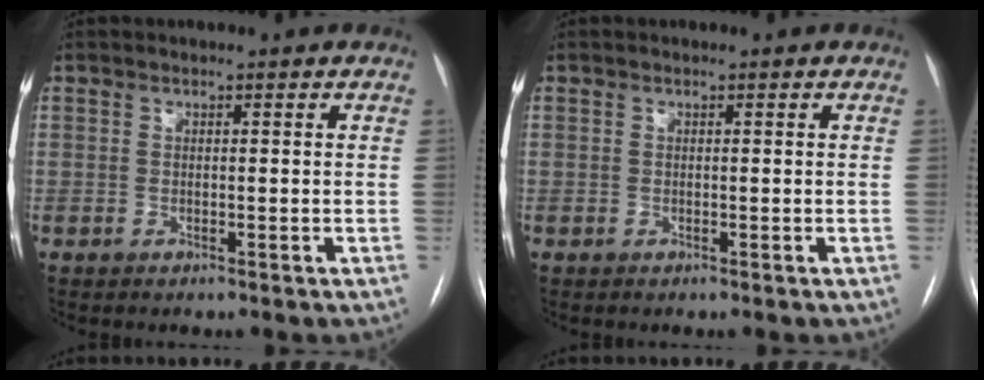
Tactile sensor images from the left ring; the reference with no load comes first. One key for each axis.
{"total": 0.0}